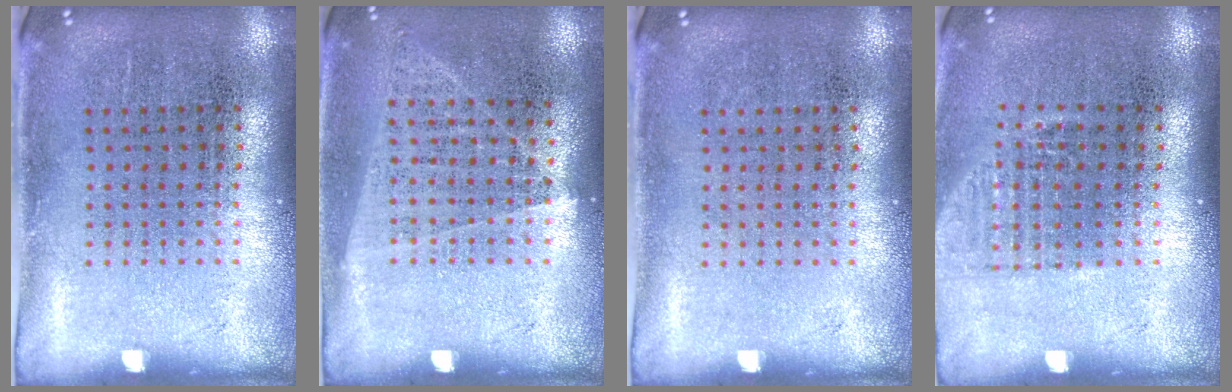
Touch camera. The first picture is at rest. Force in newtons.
{"total": 1.0, "press": 0.9, "slide": 0.5}
{"total": 0.0}
{"total": 1.1, "press": 1.0, "slide": 0.4}